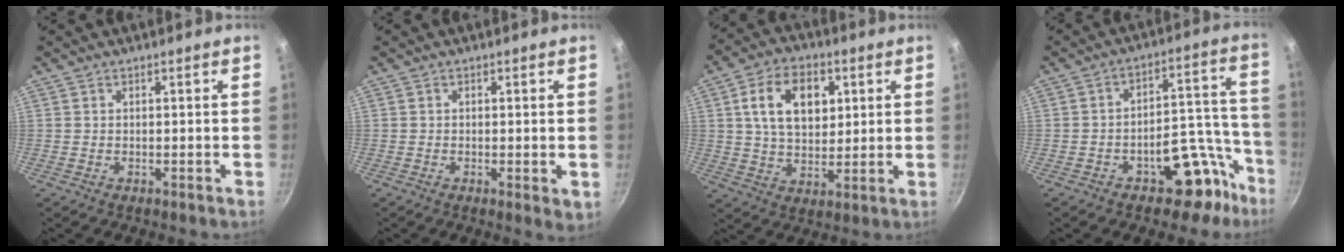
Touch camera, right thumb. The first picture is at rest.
{"total": 2.4, "force": [-0.4, 0.7, 2.3], "torque": [-0.036, -0.009, -0.007]}
{"total": 13.5, "force": [4.0, 8.6, 9.6], "torque": [-0.134, -0.006, 0.069]}
{"total": 12.9, "force": [-7.5, 6.7, 8.1], "torque": [-0.060, 0.092, -0.102]}